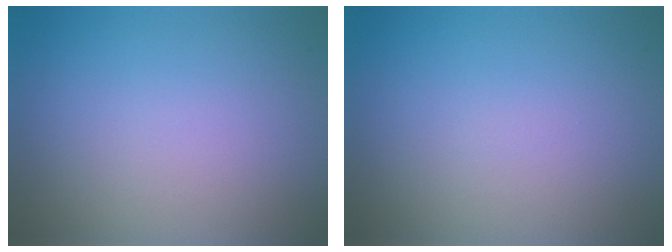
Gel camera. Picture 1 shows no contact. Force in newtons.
{"total": 0.0}